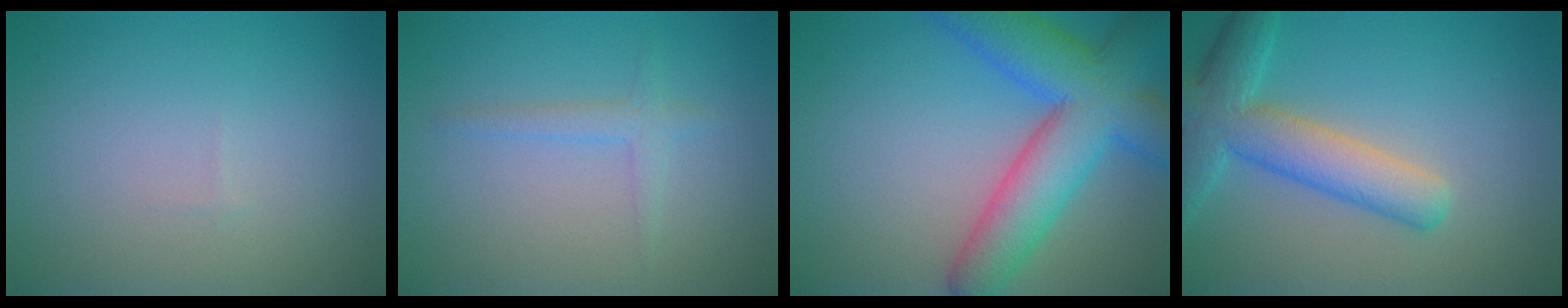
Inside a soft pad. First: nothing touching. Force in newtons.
{"total": 1.5, "press": 1.5, "slide": 0.0}
{"total": 8.0, "press": 8.0, "slide": 0.4}
{"total": 5.9, "press": 5.9, "slide": 0.4}